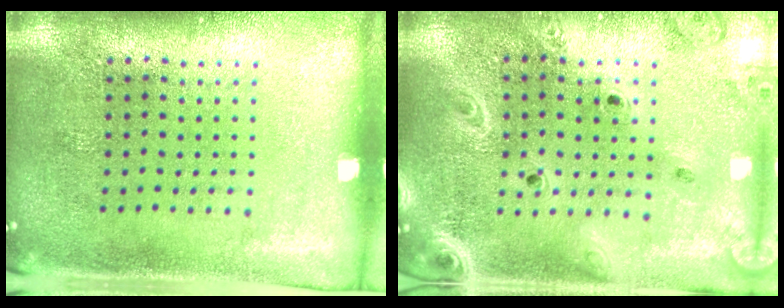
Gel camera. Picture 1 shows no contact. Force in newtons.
{"total": 2.5, "press": 2.2, "slide": 1.2}